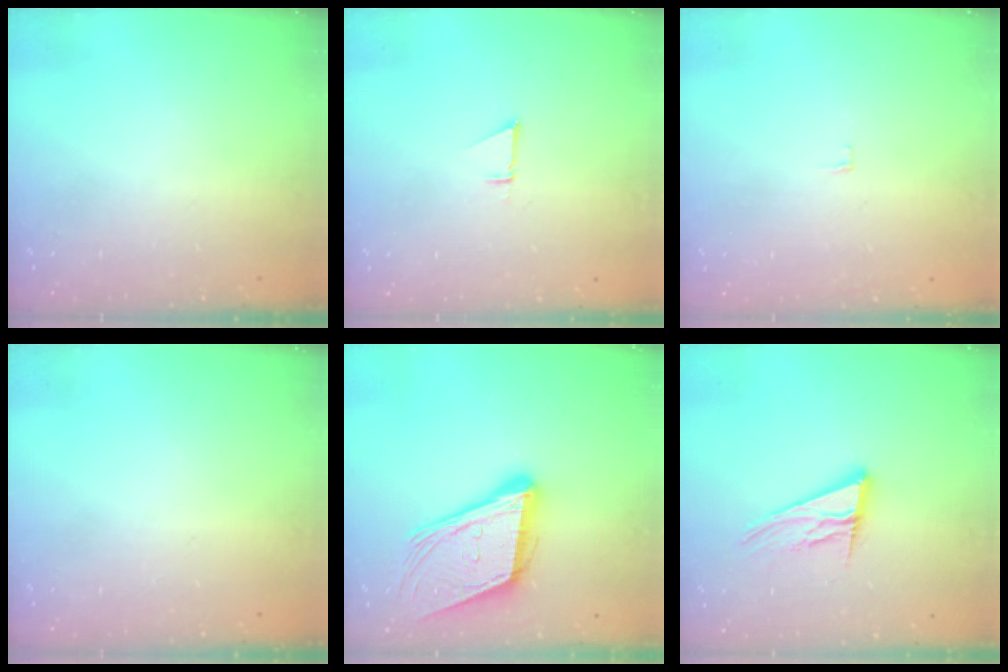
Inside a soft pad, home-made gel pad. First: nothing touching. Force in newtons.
{"total": 1.9, "press": 1.9, "slide": 0.0}
{"total": 3.4, "press": 3.4, "slide": 0.3}
{"total": 0.0}
{"total": 18.8, "press": 18.4, "slide": 4.2}
{"total": 13.1, "press": 12.9, "slide": 2.5}